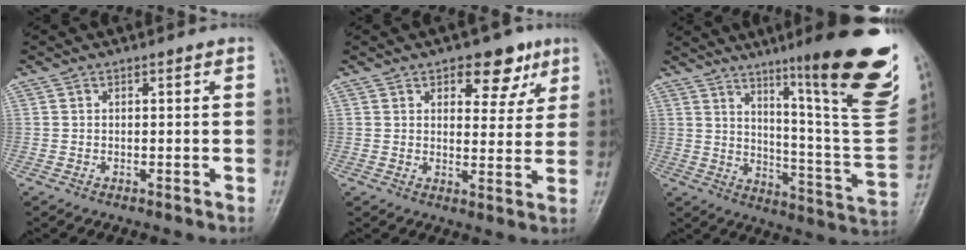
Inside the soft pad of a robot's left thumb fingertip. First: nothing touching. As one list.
[{"total": 8.4, "force": [4.7, 4.7, 5.2], "torque": [-0.029, -0.019, 0.058]}, {"total": 25.3, "force": [14.5, 3.0, 20.6], "torque": [-0.257, -0.075, 0.219]}]